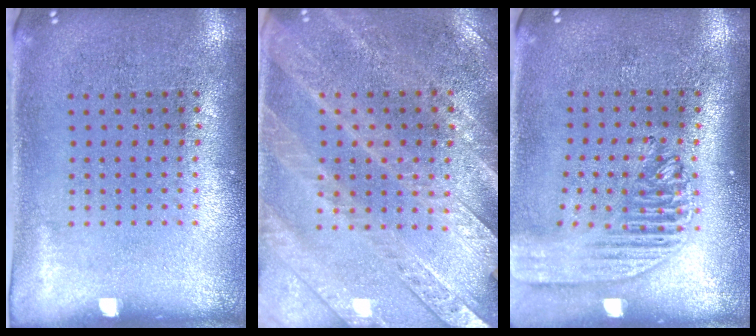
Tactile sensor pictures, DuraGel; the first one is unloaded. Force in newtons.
{"total": 2.9, "press": 2.7, "slide": 1.1}
{"total": 2.0, "press": 1.7, "slide": 1.1}